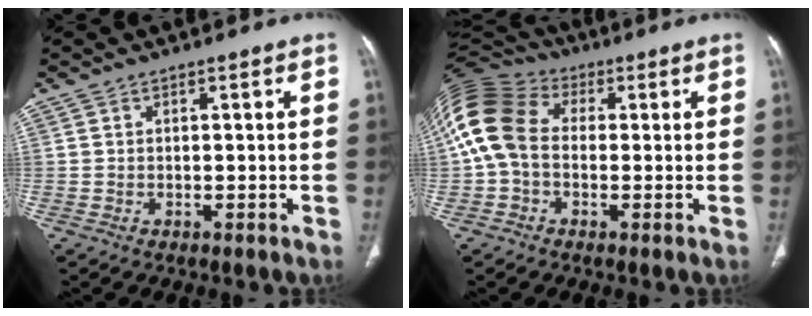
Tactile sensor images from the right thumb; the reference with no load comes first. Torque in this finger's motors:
{"motor_torque": [-0.42, 1.22, 1.47, -0.15, 0.20]}